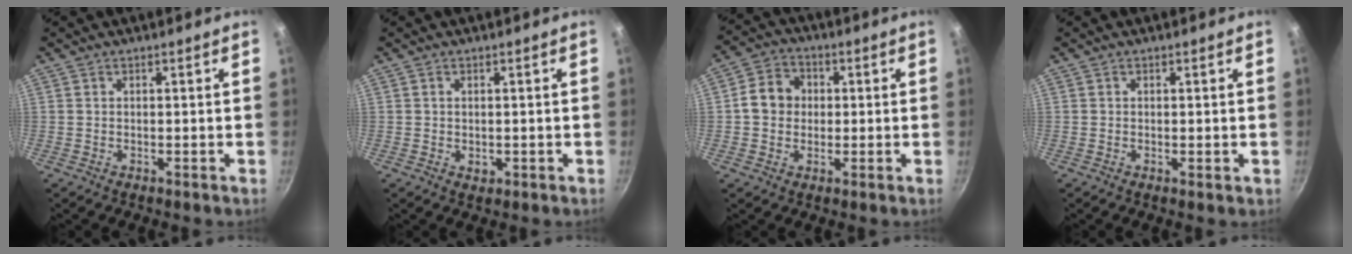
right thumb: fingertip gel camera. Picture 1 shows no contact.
{"total": 1.5, "force": [-0.1, 1.1, 1.0], "torque": [-0.013, -0.002, 0.000]}
{"total": 7.4, "force": [0.4, 6.5, 3.6], "torque": [-0.034, 0.014, -0.008]}
{"total": 0.5, "force": [0.0, 0.2, 0.5], "torque": [-0.006, -0.002, -0.001]}